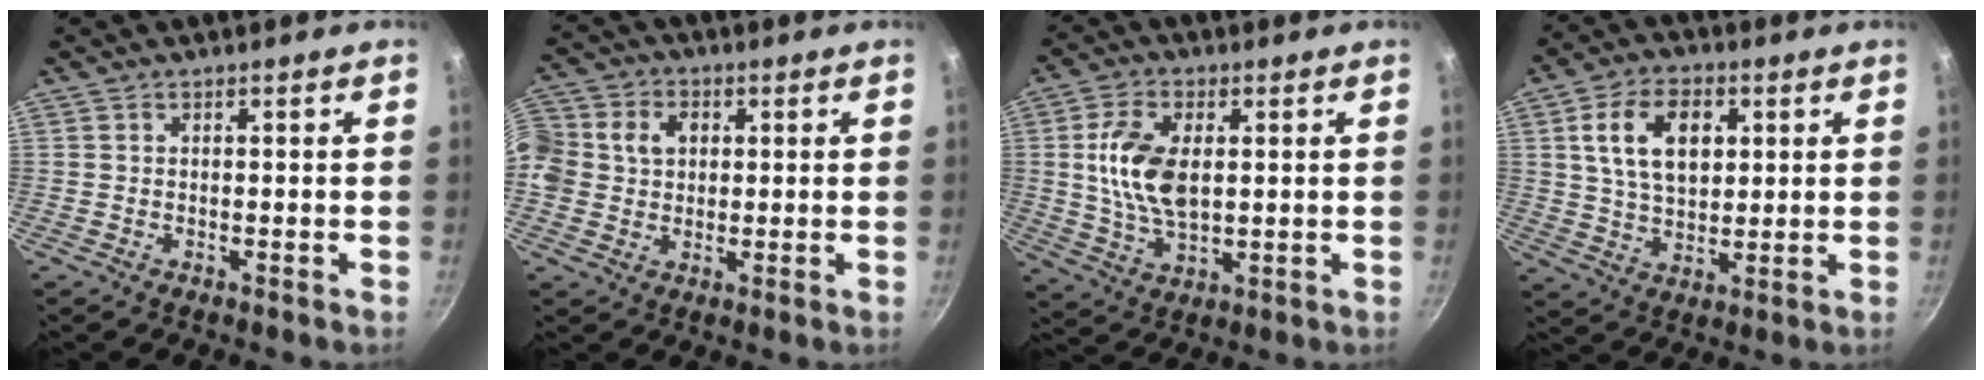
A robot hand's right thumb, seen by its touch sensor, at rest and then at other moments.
{"total": 13.8, "force": [1.7, 12.0, 6.6], "torque": [-0.159, 0.038, 0.021]}
{"total": 11.7, "force": [1.7, 6.7, 9.4], "torque": [-0.171, -0.004, 0.034]}
{"total": 12.3, "force": [3.3, 7.9, 8.8], "torque": [-0.134, -0.002, 0.058]}